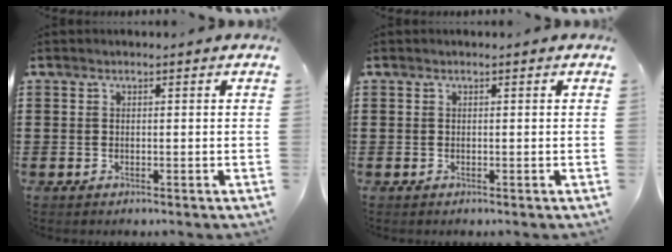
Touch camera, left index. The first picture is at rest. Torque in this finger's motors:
{"motor_torque": [0.00, 0.00, 0.00, 0.00]}